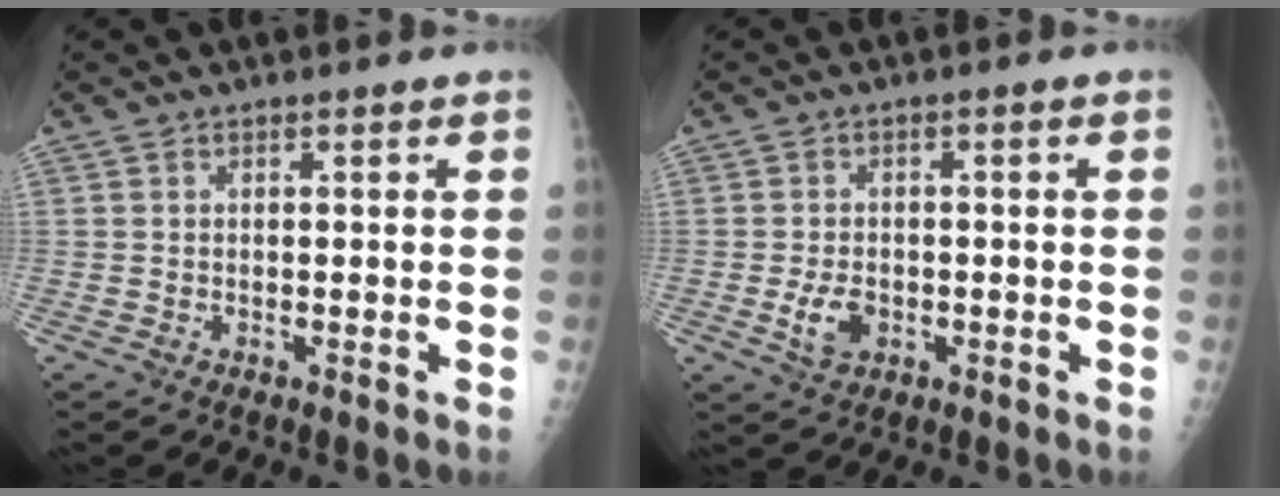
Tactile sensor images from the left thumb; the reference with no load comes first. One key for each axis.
{"total": 4.5, "fx": -1.3, "fy": 2.9, "fz": 3.1, "tx": -0.054, "ty": 0.006, "tz": -0.019}